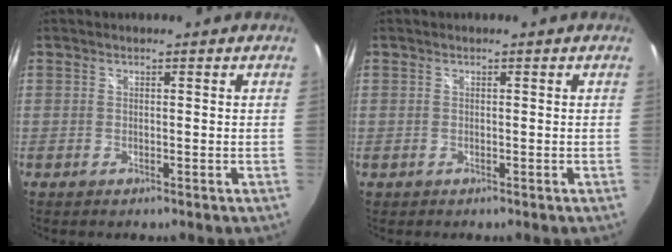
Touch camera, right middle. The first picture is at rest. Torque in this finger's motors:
{"motor_torque": [-0.32, 0.05, -0.02, 0.01]}